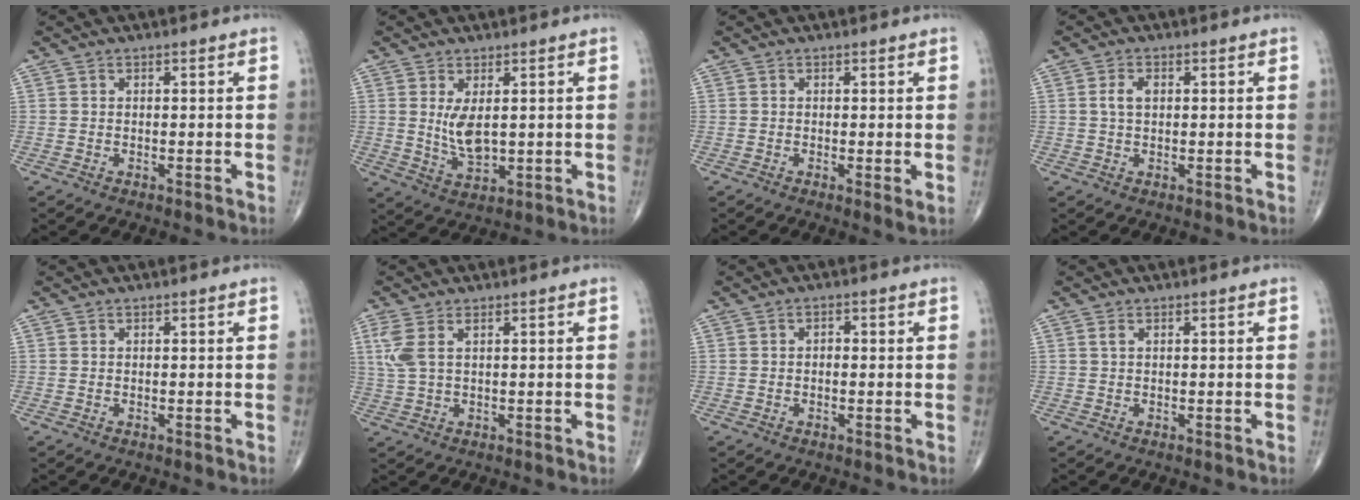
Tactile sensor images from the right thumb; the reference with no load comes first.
{"total": 5.6, "force": [1.1, 2.6, 4.8], "torque": [-0.082, -0.018, 0.030]}
{"total": 1.6, "force": [0.0, 0.3, 1.5], "torque": [-0.028, -0.007, -0.005]}
{"total": 2.8, "force": [0.5, 1.6, 2.2], "torque": [-0.046, 0.006, 0.010]}
{"total": 0.0}
{"total": 4.4, "force": [1.7, 1.7, 3.7], "torque": [-0.104, 0.006, 0.043]}
{"total": 1.3, "force": [0.0, 0.8, 1.0], "torque": [-0.010, 0.004, -0.005]}
{"total": 0.5, "force": [0.2, 0.2, 0.5], "torque": [-0.013, 0.004, 0.005]}